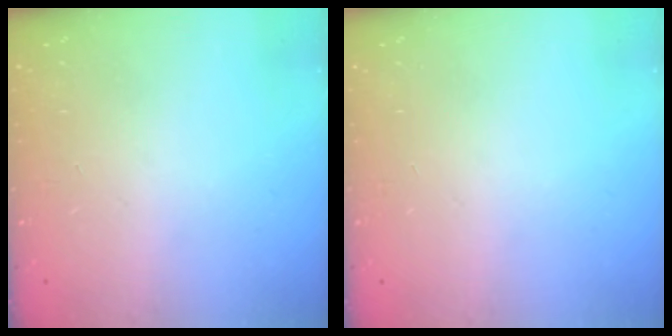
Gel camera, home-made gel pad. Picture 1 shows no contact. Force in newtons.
{"total": 0.0}